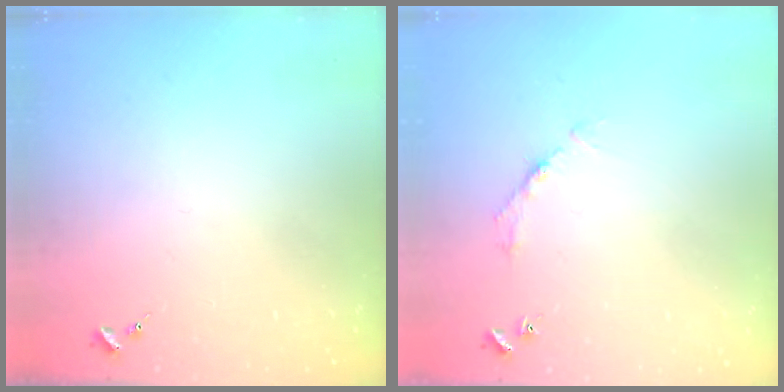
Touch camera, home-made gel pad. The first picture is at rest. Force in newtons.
{"total": 2.7, "press": 2.7, "slide": 0.4}